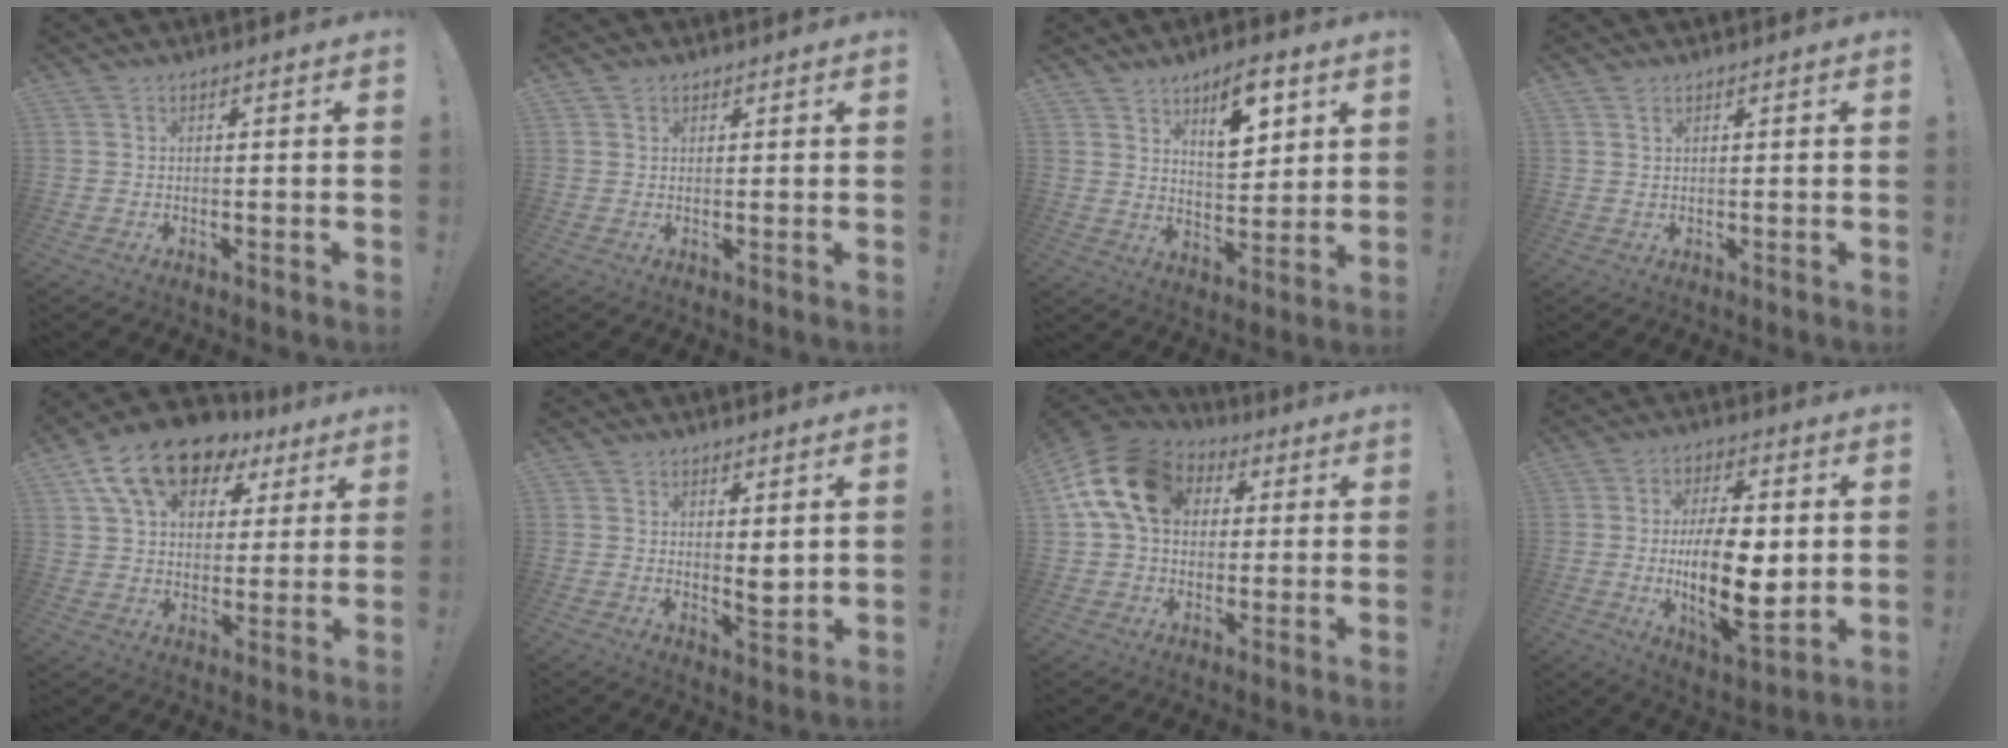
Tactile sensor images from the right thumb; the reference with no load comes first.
{"total": 1.4, "force": [0.9, 1.0, 0.2], "torque": [0.002, -0.003, 0.017]}
{"total": 12.1, "force": [6.7, 6.0, 8.1], "torque": [-0.100, -0.030, 0.116]}
{"total": 1.1, "force": [0.7, 0.2, 0.7], "torque": [-0.012, -0.002, 0.013]}
{"total": 17.1, "force": [10.0, 10.1, 9.4], "torque": [-0.160, -0.052, 0.182]}
{"total": 4.3, "force": [2.0, 1.9, 3.3], "torque": [-0.028, -0.026, 0.033]}
{"total": 17.1, "force": [4.6, 12.8, 10.4], "torque": [-0.178, 0.004, 0.091]}
{"total": 19.1, "force": [0.1, 8.5, 17.1], "torque": [-0.303, -0.012, 0.001]}